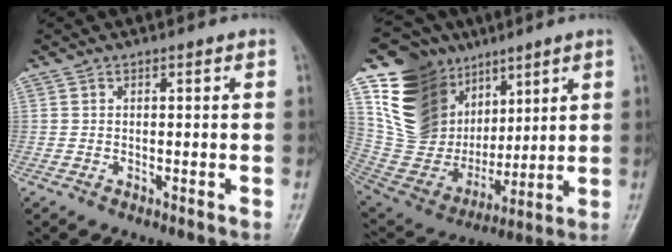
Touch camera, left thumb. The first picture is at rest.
{"total": 21.7, "force": [9.6, 16.8, 9.8], "torque": [-0.144, -0.017, 0.203]}